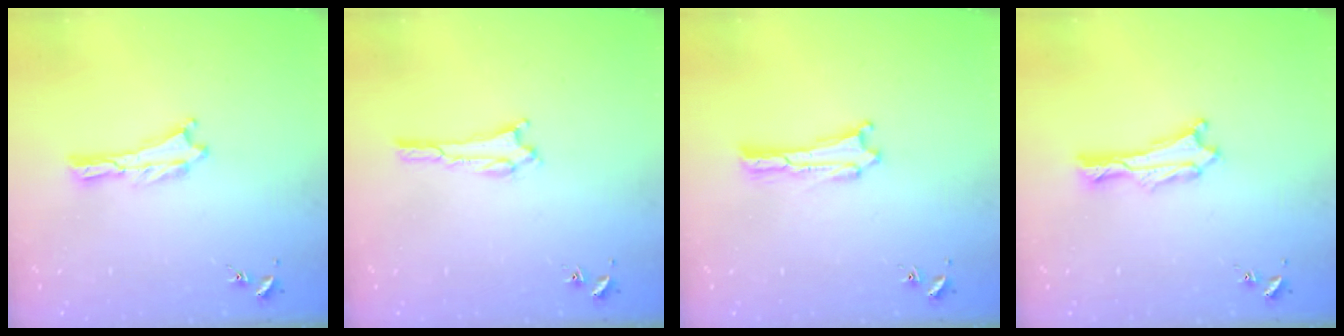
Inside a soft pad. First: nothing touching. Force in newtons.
{"total": 1.5, "press": 1.5, "slide": 0.2}
{"total": 0.0}
{"total": 0.9, "press": 0.9, "slide": 0.2}